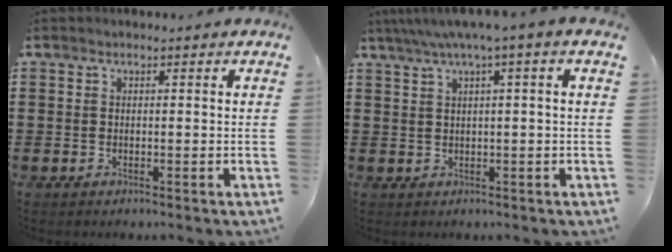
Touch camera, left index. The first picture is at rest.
{"total": 2.5, "force": [0.6, -0.1, 2.4], "torque": [-0.047, -0.002, 0.006]}